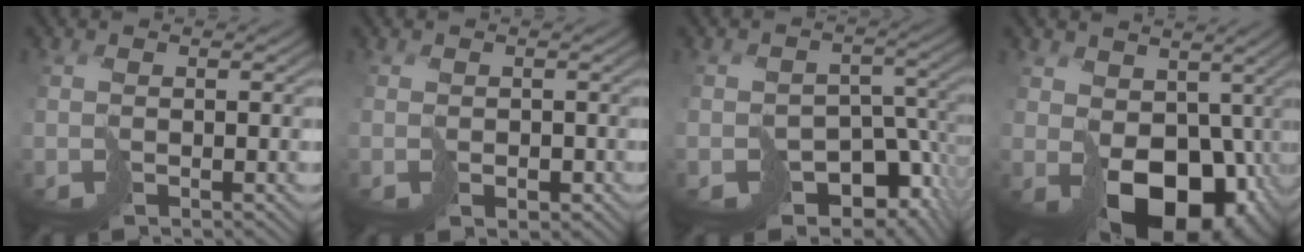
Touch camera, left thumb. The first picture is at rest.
{"total": 1.9, "force": [-0.3, 1.6, 1.0], "torque": [-0.024, -0.012, -0.007]}
{"total": 12.7, "force": [-7.6, 8.4, 5.8], "torque": [-0.089, -0.024, -0.088]}
{"total": 15.0, "force": [-1.5, 10.2, 10.9], "torque": [-0.178, -0.046, -0.009]}